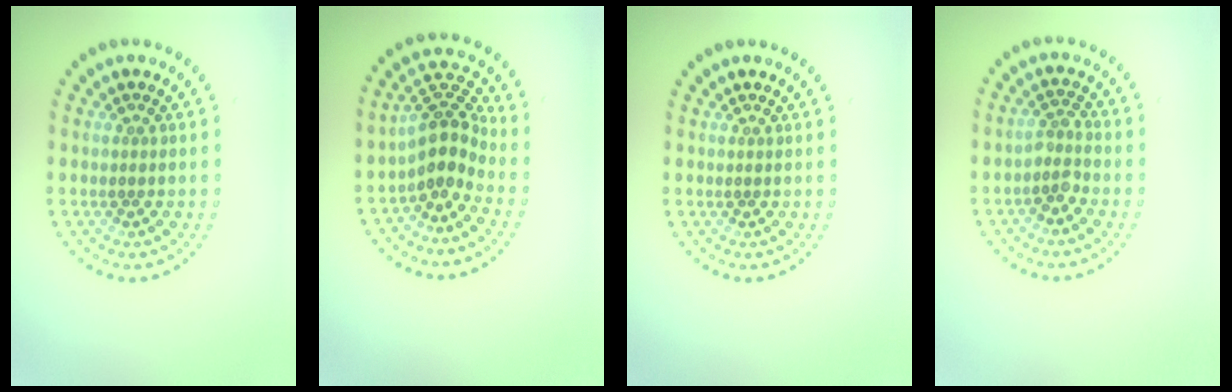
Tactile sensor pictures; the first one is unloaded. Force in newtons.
{"total": 3.7, "press": 2.8, "slide": 2.4}
{"total": 0.0}
{"total": 1.8, "press": 1.3, "slide": 1.3}